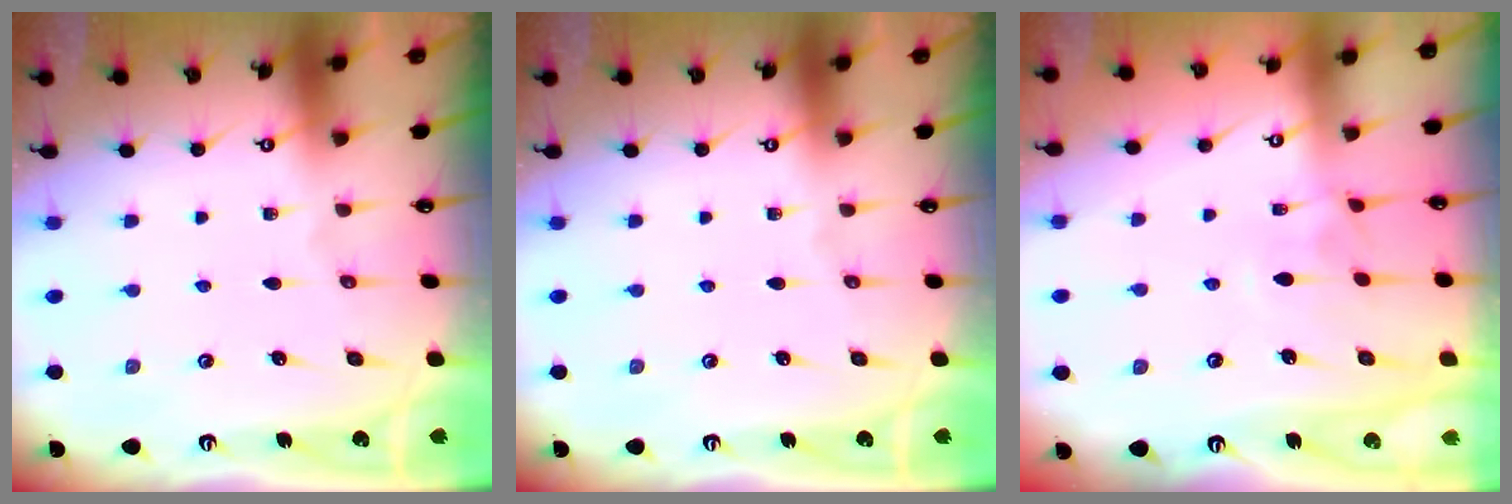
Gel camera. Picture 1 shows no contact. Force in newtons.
{"total": 0.0}
{"total": 2.6, "press": 2.5, "slide": 0.7}